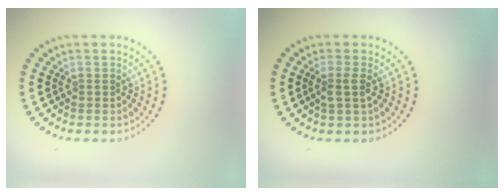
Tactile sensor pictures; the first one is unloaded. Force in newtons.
{"total": 1.5, "press": 1.3, "slide": 0.9}